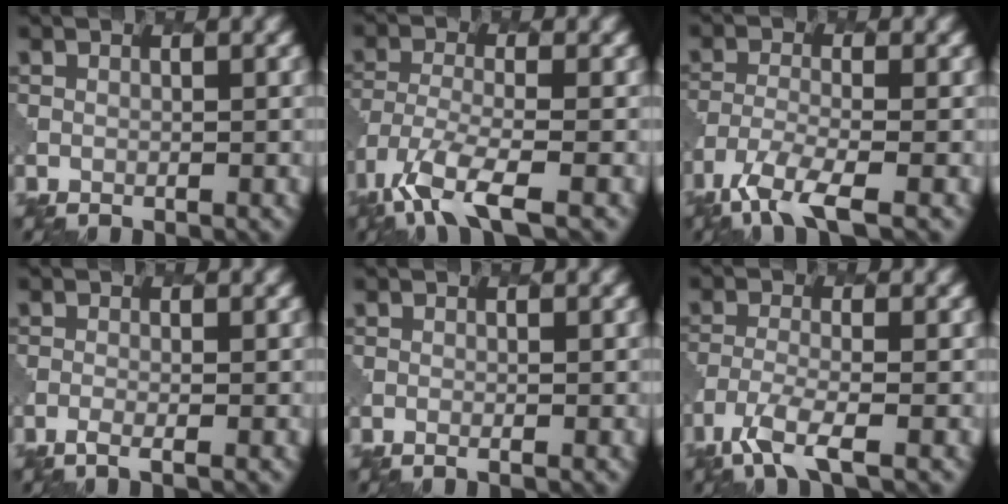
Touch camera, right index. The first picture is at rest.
{"total": 6.4, "force": [-4.0, 2.1, 4.6], "torque": [-0.098, -0.013, -0.084]}
{"total": 5.7, "force": [-3.9, 1.4, 3.9], "torque": [-0.082, -0.012, -0.079]}
{"total": 1.7, "force": [-0.9, 0.4, 1.3], "torque": [-0.020, -0.003, -0.028]}
{"total": 0.8, "force": [-0.4, 0.2, 0.7], "torque": [-0.005, -0.001, -0.010]}
{"total": 4.3, "force": [-2.9, 0.9, 3.0], "torque": [-0.067, -0.011, -0.063]}